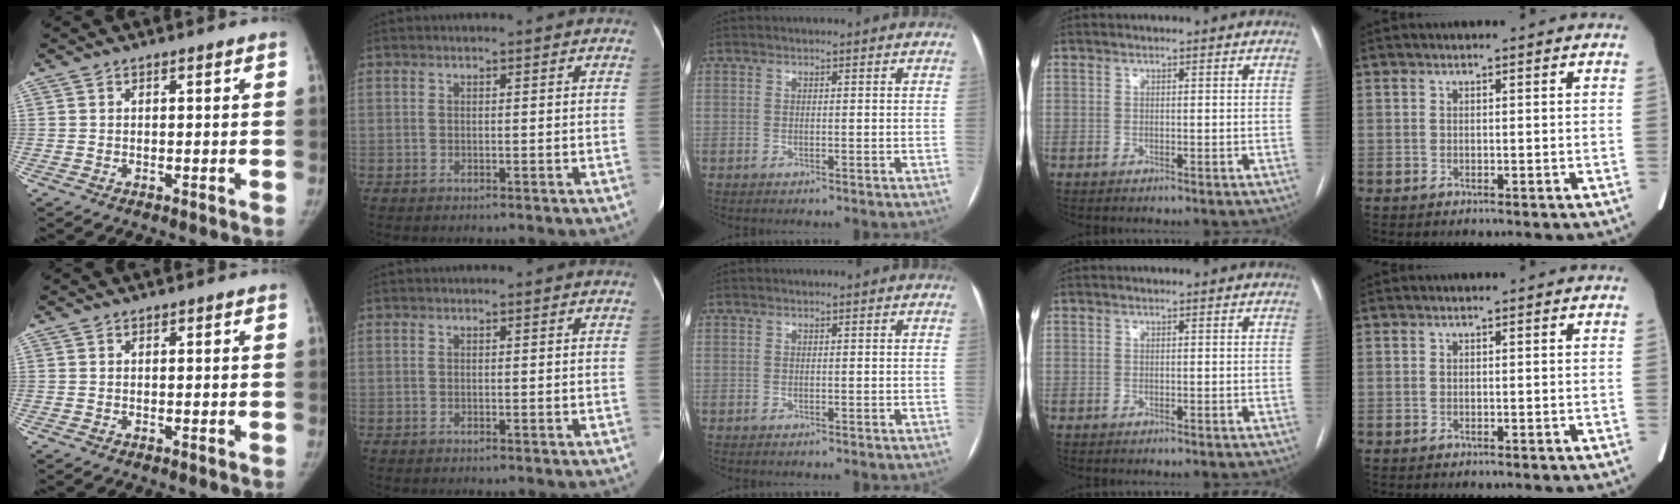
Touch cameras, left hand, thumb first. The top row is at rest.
{}